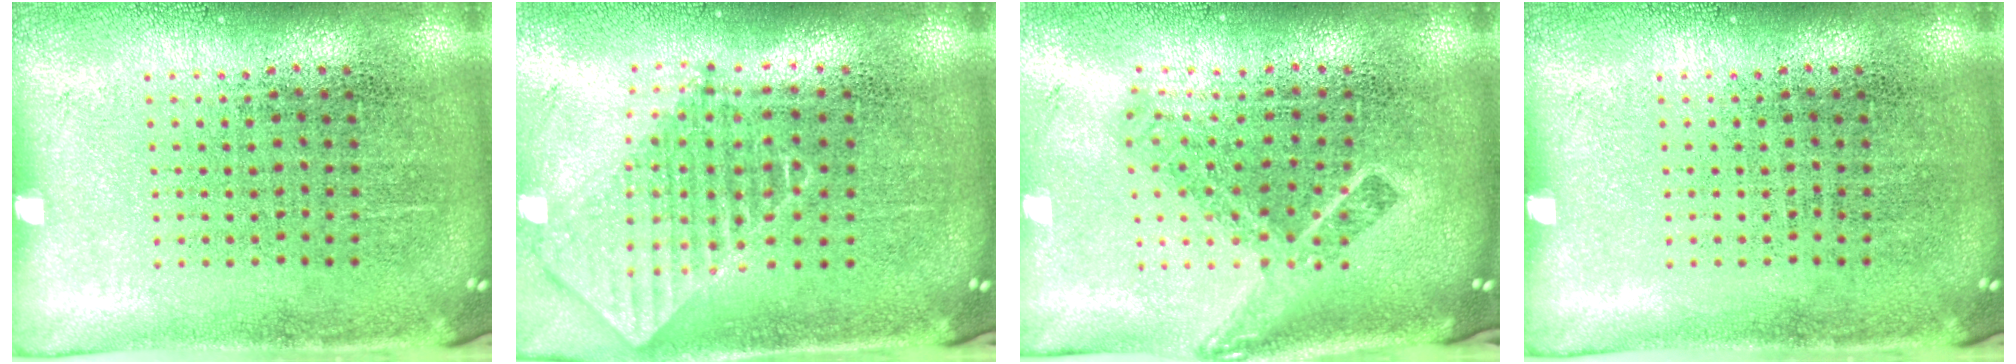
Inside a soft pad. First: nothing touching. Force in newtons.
{"total": 2.0, "press": 1.6, "slide": 1.2}
{"total": 2.2, "press": 1.5, "slide": 1.6}
{"total": 0.0}